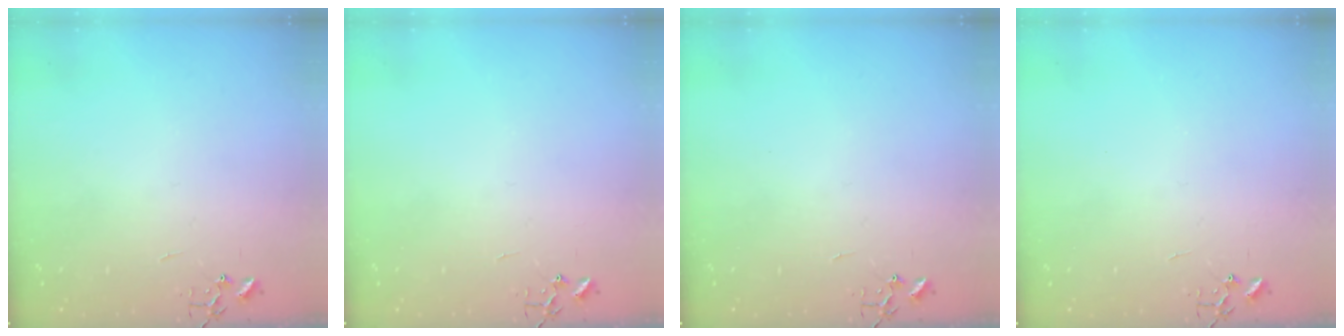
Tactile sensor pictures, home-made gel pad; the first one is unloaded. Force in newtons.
{"total": 0.0}
{"total": 0.0}
{"total": 0.0}